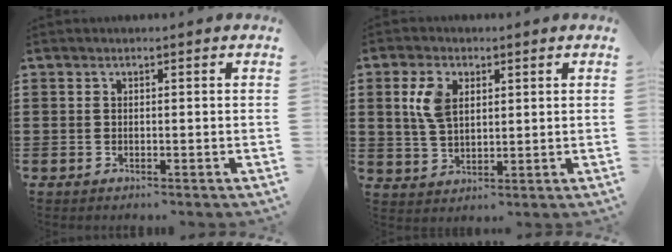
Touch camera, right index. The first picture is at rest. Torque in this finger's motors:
{"motor_torque": [0.65, -0.13, 0.55, 0.15]}